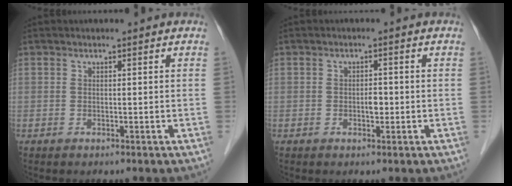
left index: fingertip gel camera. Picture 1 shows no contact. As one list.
[{"total": 1.6, "force": [-0.4, 0.8, 1.3], "torque": [-0.020, 0.002, -0.006]}]